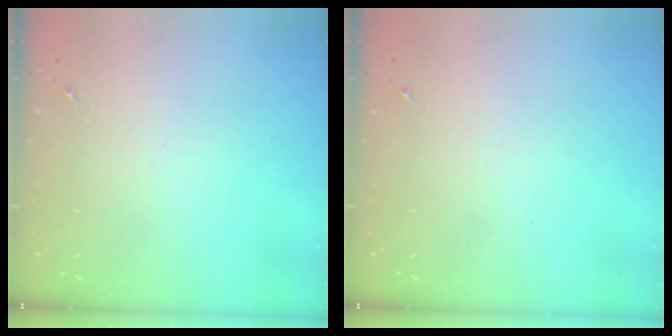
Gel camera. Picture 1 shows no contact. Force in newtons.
{"total": 0.0}